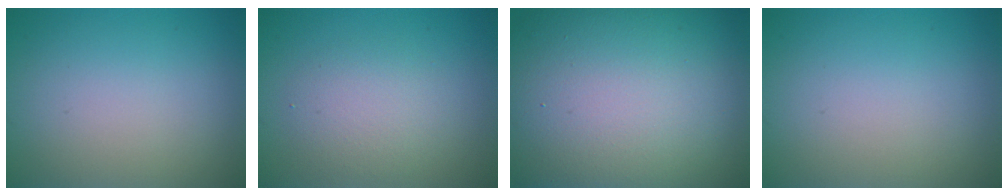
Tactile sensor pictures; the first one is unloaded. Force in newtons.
{"total": 2.8, "press": 2.8, "slide": 0.2}
{"total": 21.1, "press": 21.0, "slide": 1.3}
{"total": 0.0}